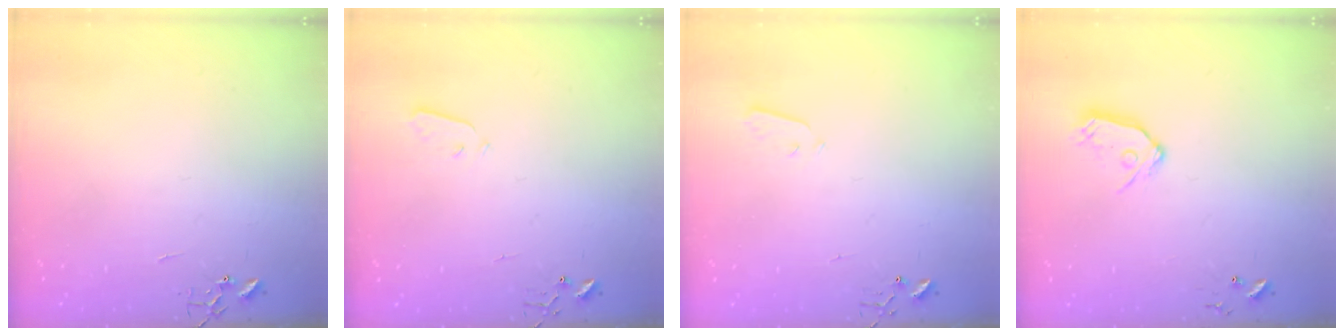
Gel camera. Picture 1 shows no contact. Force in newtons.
{"total": 3.2, "press": 3.2, "slide": 0.1}
{"total": 2.8, "press": 2.7, "slide": 0.4}
{"total": 9.2, "press": 9.1, "slide": 0.8}